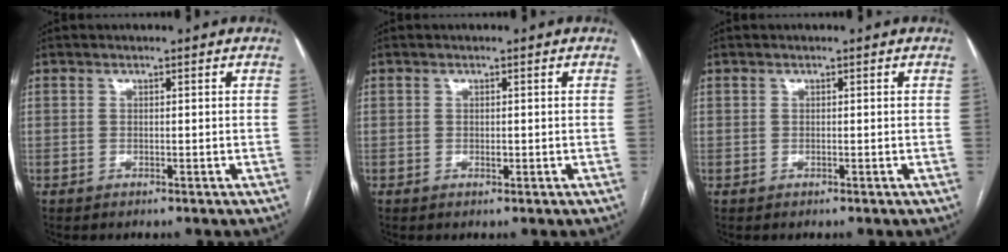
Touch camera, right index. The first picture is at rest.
{"total": 0.8, "force": [-0.1, 0.4, 0.7], "torque": [-0.012, -0.001, 0.000]}
{"total": 0.0}